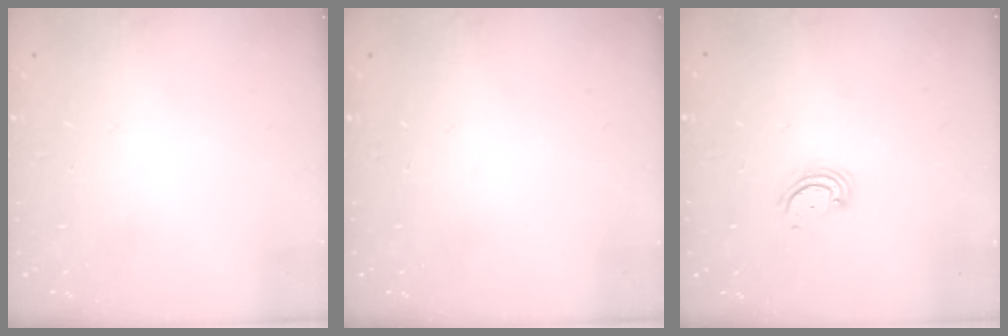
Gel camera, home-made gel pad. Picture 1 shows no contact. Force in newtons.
{"total": 0.0}
{"total": 2.9, "press": 2.8, "slide": 0.4}